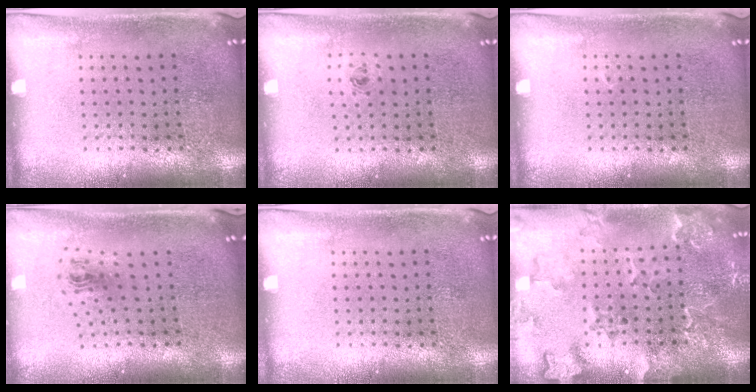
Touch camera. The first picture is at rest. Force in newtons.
{"total": 0.5, "press": 0.3, "slide": 0.4}
{"total": 0.0}
{"total": 1.0, "press": 0.5, "slide": 0.9}
{"total": 0.0}
{"total": 2.6, "press": 2.3, "slide": 1.1}